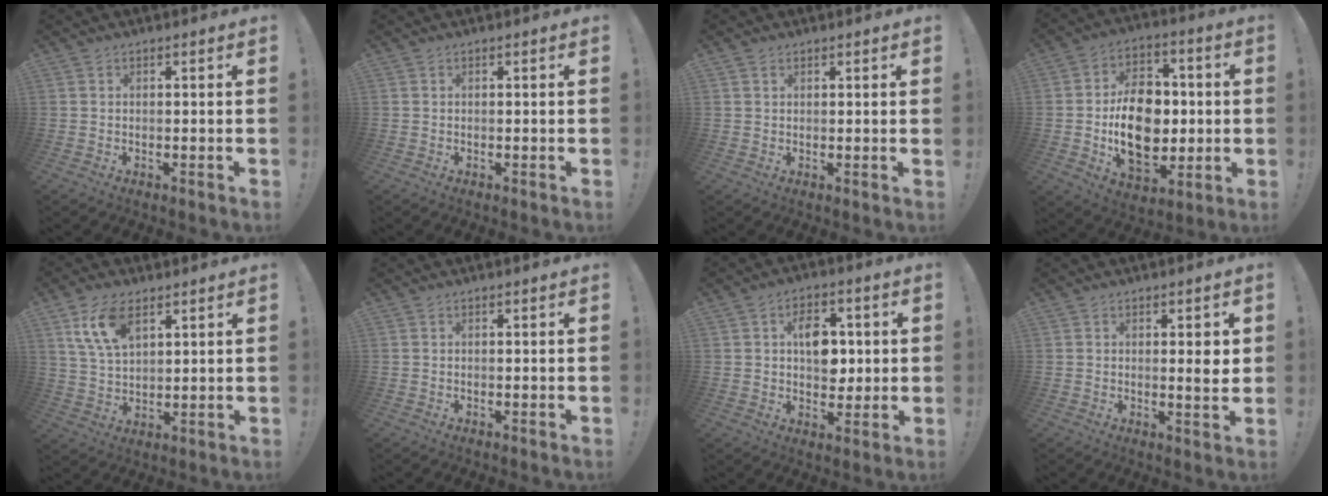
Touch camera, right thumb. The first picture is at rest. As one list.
[{"total": 0.0}, {"total": 1.1, "force": [0.9, 0.7, 0.0], "torque": [0.007, -0.004, 0.017]}, {"total": 18.1, "force": [-1.4, 12.7, 12.9], "torque": [-0.220, 0.006, -0.018]}, {"total": 10.7, "force": [5.9, 5.6, 7.0], "torque": [-0.130, -0.016, 0.109]}, {"total": 0.0}, {"total": 10.3, "force": [1.4, 7.6, 6.9], "torque": [-0.095, 0.009, 0.029]}, {"total": 3.5, "force": [0.8, 0.8, 3.3], "torque": [-0.039, -0.011, 0.007]}]